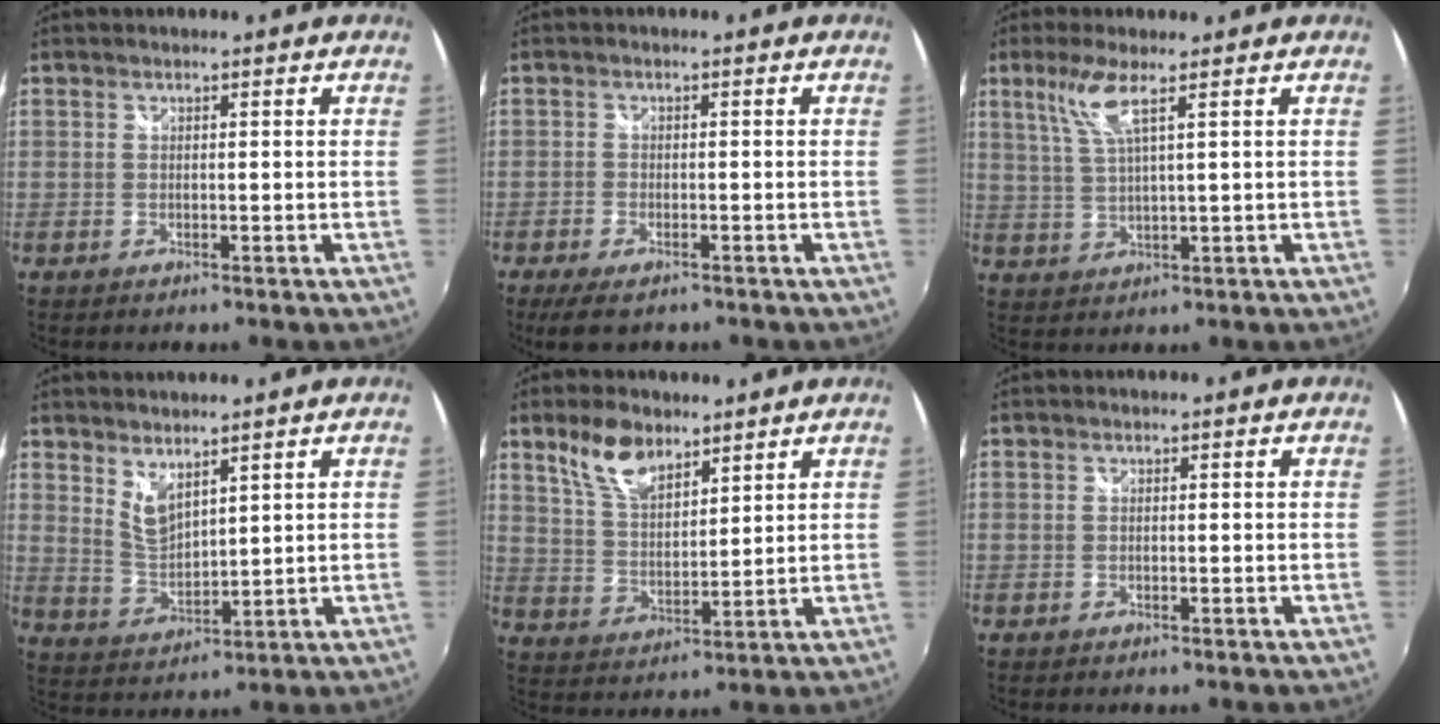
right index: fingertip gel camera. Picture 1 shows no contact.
{"total": 5.4, "force": [-4.0, 2.0, 2.9], "torque": [-0.073, -0.022, -0.069]}
{"total": 5.5, "force": [3.0, 0.0, 4.6], "torque": [-0.097, -0.002, 0.065]}
{"total": 5.4, "force": [4.1, 1.8, 3.1], "torque": [-0.055, -0.010, 0.083]}
{"total": 9.1, "force": [6.4, 4.0, 5.0], "torque": [-0.094, 0.011, 0.129]}
{"total": 0.0}